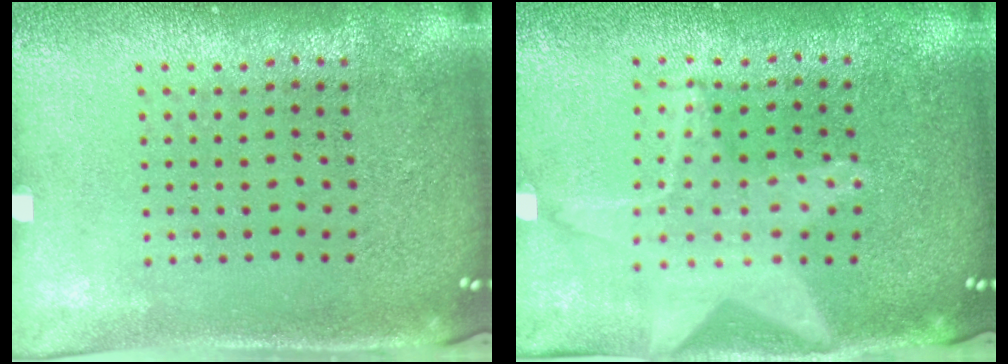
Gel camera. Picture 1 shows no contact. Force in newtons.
{"total": 1.7, "press": 1.5, "slide": 0.7}